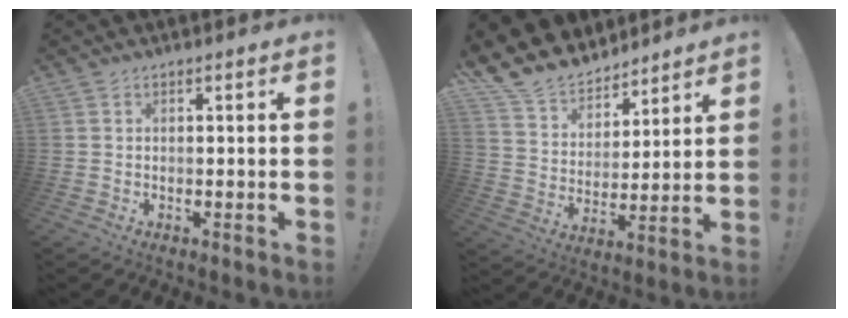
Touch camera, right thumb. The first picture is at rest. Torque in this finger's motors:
{"motor_torque": [-0.71, 0.90, 0.58, 0.61, 0.02]}